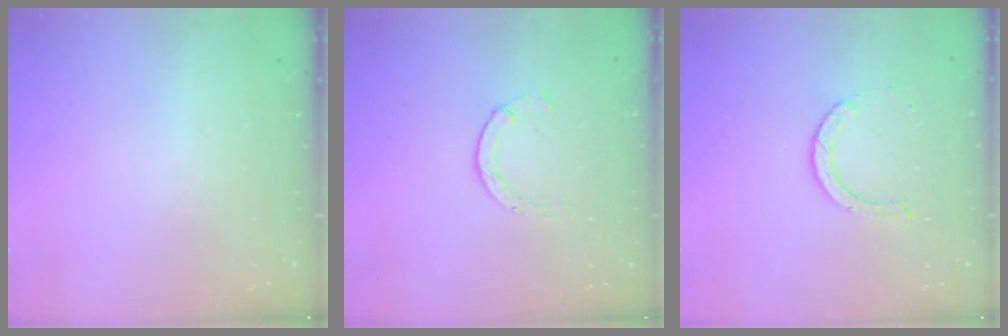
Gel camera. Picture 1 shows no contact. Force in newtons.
{"total": 0.5, "press": 0.5, "slide": 0.1}
{"total": 2.0, "press": 2.0, "slide": 0.2}